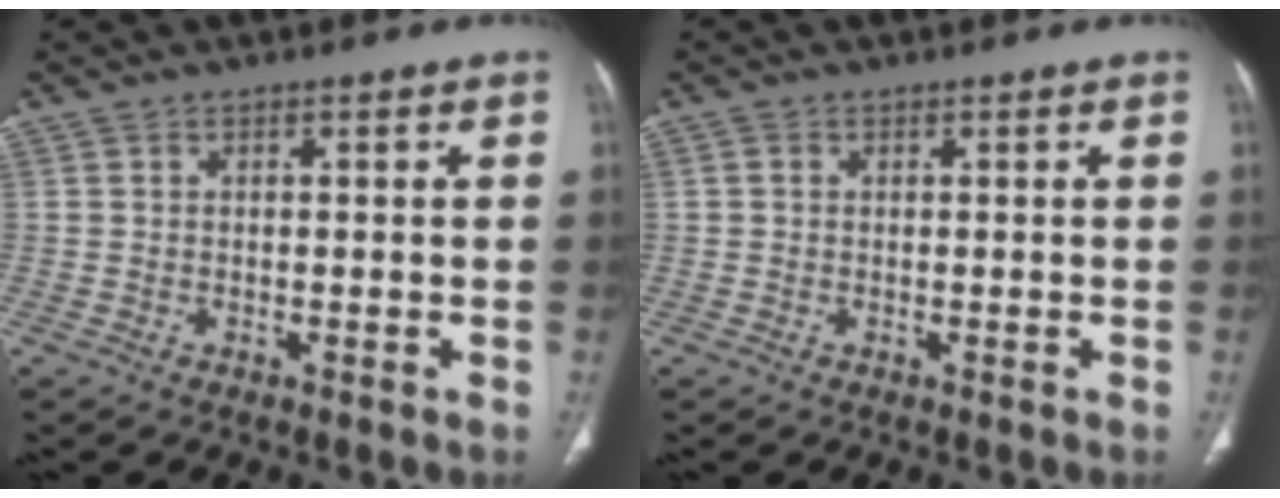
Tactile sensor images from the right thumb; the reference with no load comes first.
{"total": 0.7, "force": [0.1, 0.6, 0.3], "torque": [-0.005, 0.003, 0.002]}